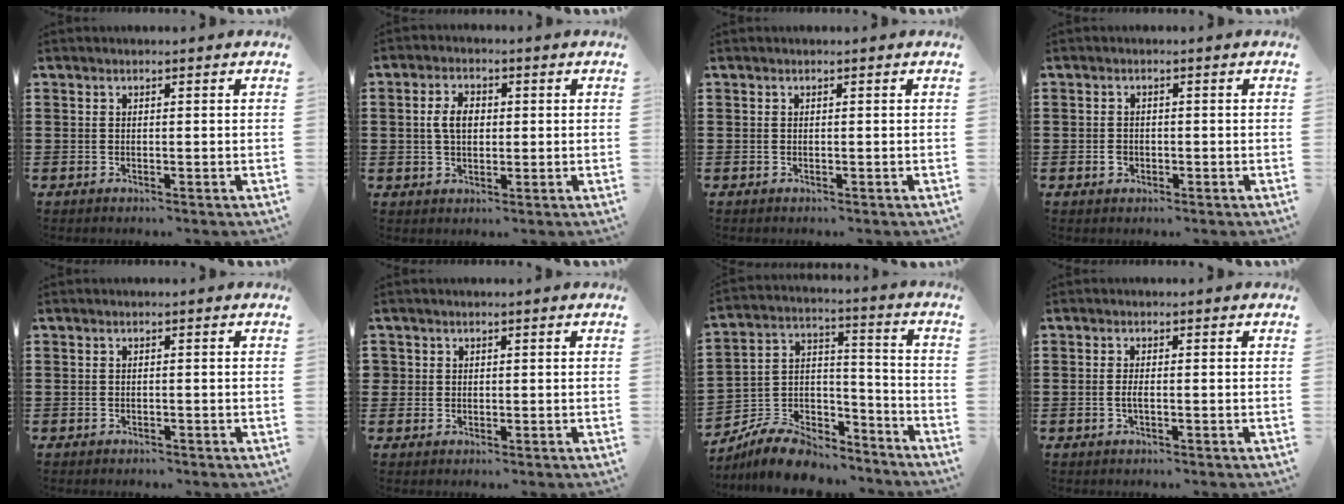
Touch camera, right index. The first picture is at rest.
{"total": 4.2, "force": [0.4, 2.7, 3.2], "torque": [-0.076, 0.011, 0.001]}
{"total": 0.0}
{"total": 1.4, "force": [-0.5, 1.1, 0.6], "torque": [-0.015, 0.004, -0.010]}
{"total": 0.6, "force": [-0.6, 0.1, 0.0], "torque": [-0.002, -0.001, -0.013]}
{"total": 1.1, "force": [0.3, 1.1, 0.2], "torque": [-0.005, 0.004, 0.006]}
{"total": 8.4, "force": [-7.6, 2.9, 1.9], "torque": [-0.048, 0.020, -0.148]}
{"total": 1.6, "force": [-0.5, 0.3, 1.5], "torque": [-0.036, -0.003, -0.011]}